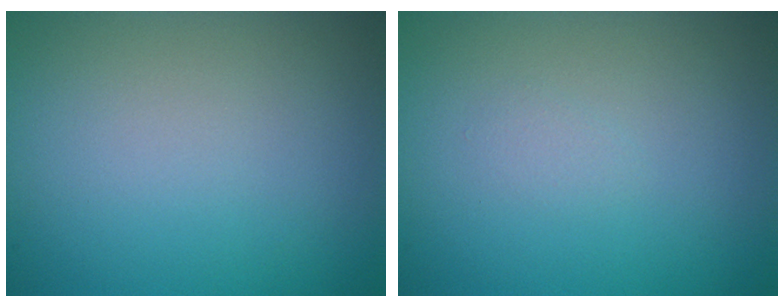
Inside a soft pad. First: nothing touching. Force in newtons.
{"total": 0.5, "press": 0.5, "slide": 0.1}